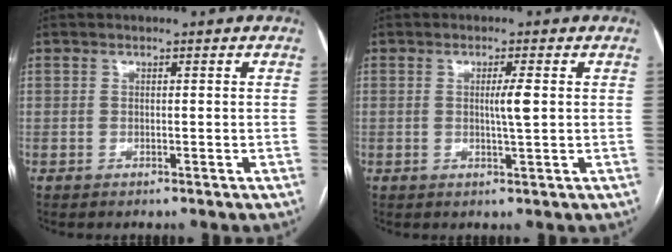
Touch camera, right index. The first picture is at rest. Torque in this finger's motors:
{"motor_torque": [-0.03, 0.12, 0.07, 0.02]}